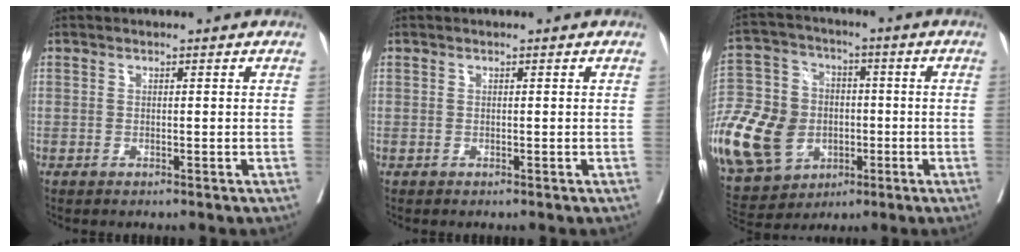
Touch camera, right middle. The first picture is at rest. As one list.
[{"total": 0.0}, {"total": 28.2, "force": [-7.9, 22.1, 15.5], "torque": [-0.450, 0.017, -0.130]}]